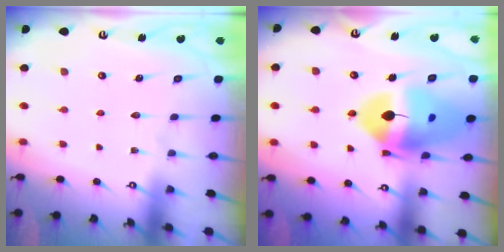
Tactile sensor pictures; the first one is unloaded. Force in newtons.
{"total": 19.9, "press": 19.8, "slide": 2.2}